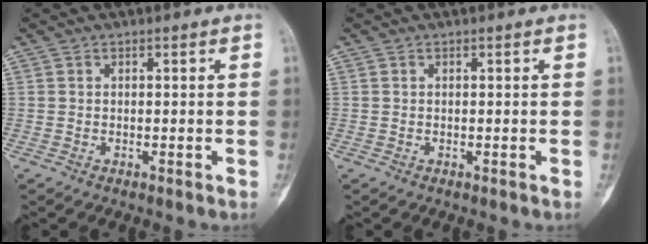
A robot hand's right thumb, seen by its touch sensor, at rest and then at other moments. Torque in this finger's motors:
{"motor_torque": [0.37, 0.39, -0.07, -0.06, 0.05]}